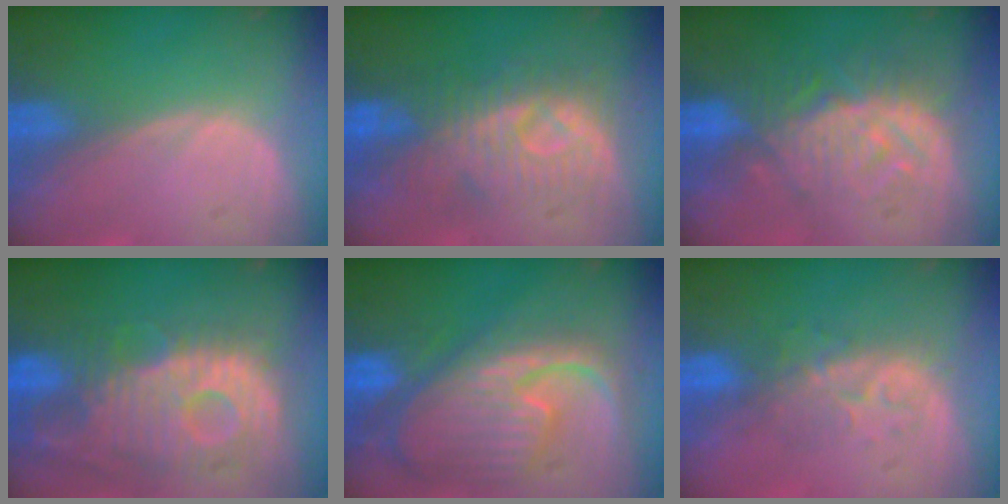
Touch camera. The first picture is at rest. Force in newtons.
{"total": 8.2, "press": 8.2, "slide": 0.2}
{"total": 9.3, "press": 8.6, "slide": 3.6}
{"total": 12.2, "press": 10.8, "slide": 5.7}
{"total": 12.5, "press": 10.7, "slide": 6.4}
{"total": 4.9, "press": 4.9, "slide": 0.8}